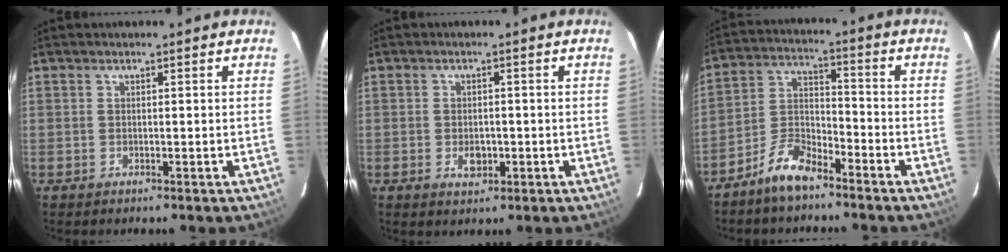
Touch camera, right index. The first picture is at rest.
{"total": 3.2, "force": [-0.9, 2.2, 2.2], "torque": [-0.039, -0.003, -0.010]}
{"total": 8.3, "force": [-6.5, 2.9, 4.3], "torque": [-0.103, 0.019, -0.128]}